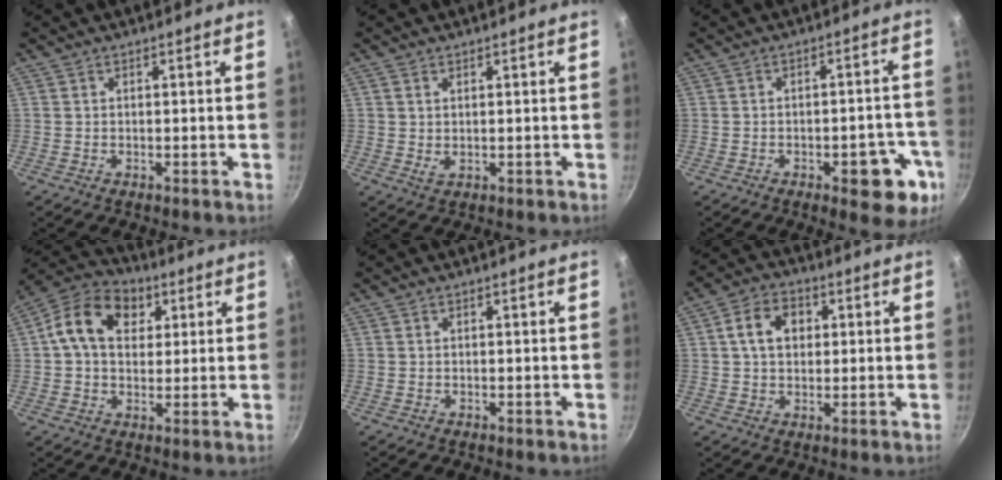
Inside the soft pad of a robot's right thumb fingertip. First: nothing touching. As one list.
[{"total": 1.5, "force": [0.5, 0.8, 1.1], "torque": [-0.019, -0.007, 0.009]}, {"total": 10.7, "force": [-4.3, 4.7, 8.6], "torque": [-0.063, 0.022, -0.049]}, {"total": 13.4, "force": [3.9, 9.8, 8.3], "torque": [-0.118, 0.010, 0.045]}, {"total": 0.0}, {"total": 7.9, "force": [1.7, 5.9, 4.9], "torque": [-0.063, 0.010, 0.020]}]